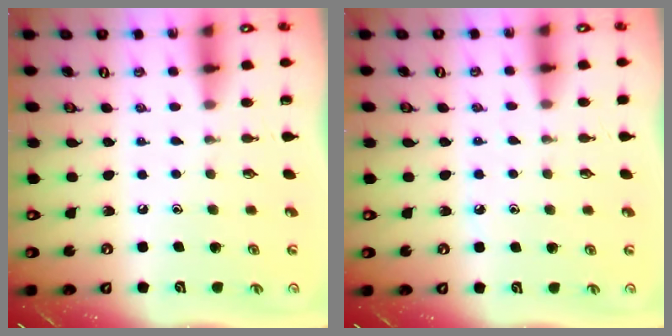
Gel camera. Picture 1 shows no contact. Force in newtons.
{"total": 4.1, "press": 4.1, "slide": 0.5}